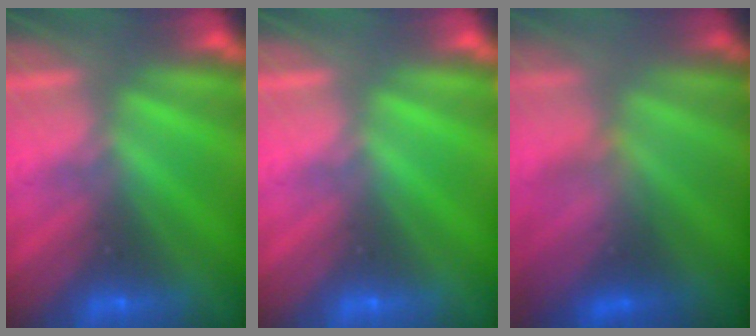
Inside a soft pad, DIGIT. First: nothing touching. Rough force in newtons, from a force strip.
{"total": 0.0}
{"total": 3.8}